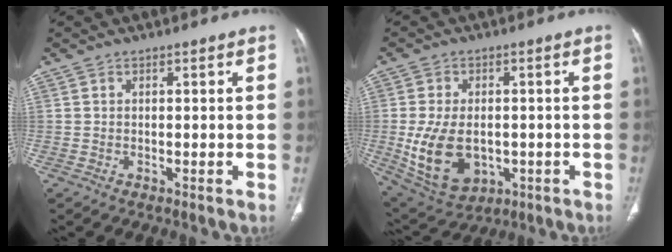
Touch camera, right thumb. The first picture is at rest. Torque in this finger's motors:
{"motor_torque": [-0.21, 0.93, 1.24, 0.02, 0.19]}